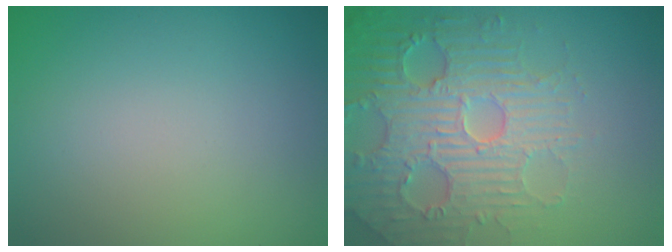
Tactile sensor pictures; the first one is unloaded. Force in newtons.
{"total": 5.0, "press": 4.9, "slide": 1.2}